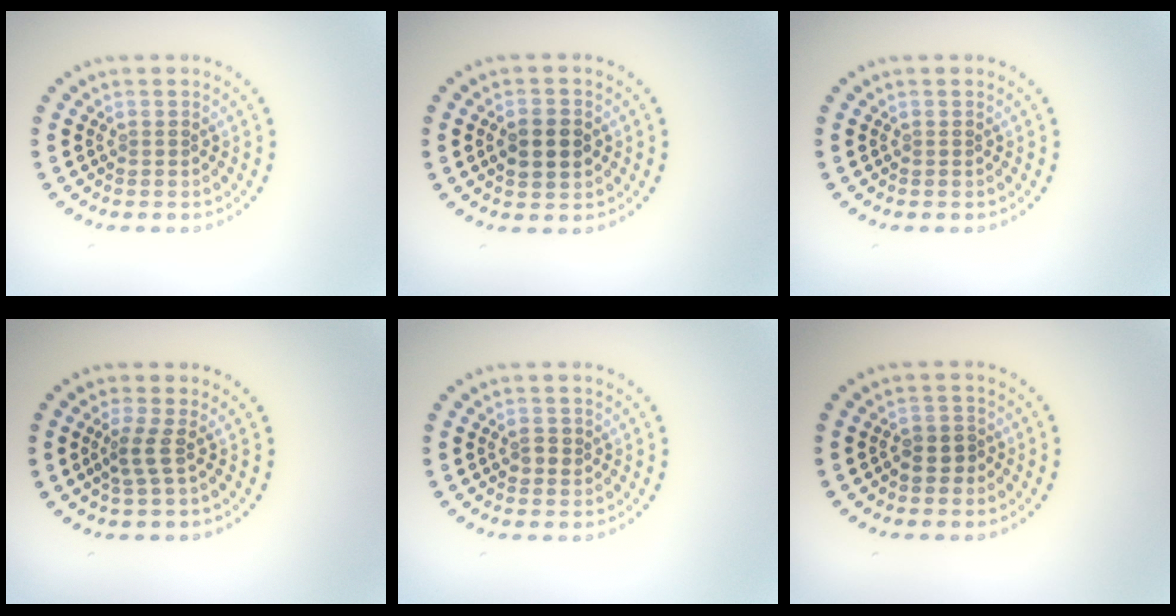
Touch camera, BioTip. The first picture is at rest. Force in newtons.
{"total": 3.7, "press": 3.7, "slide": 0.2}
{"total": 0.0}
{"total": 1.8, "press": 1.2, "slide": 1.3}
{"total": 1.2, "press": 1.2, "slide": 0.1}
{"total": 1.5, "press": 1.4, "slide": 0.7}